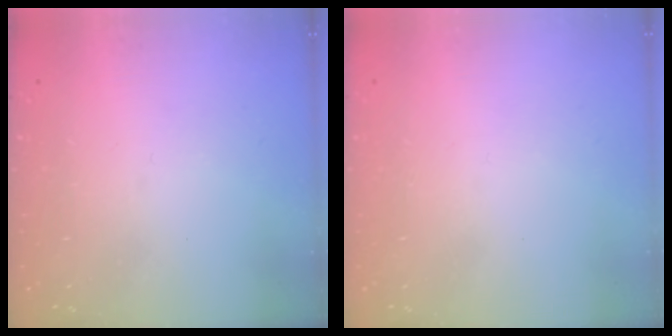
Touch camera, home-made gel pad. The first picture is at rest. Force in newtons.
{"total": 1.7, "press": 1.7, "slide": 0.1}